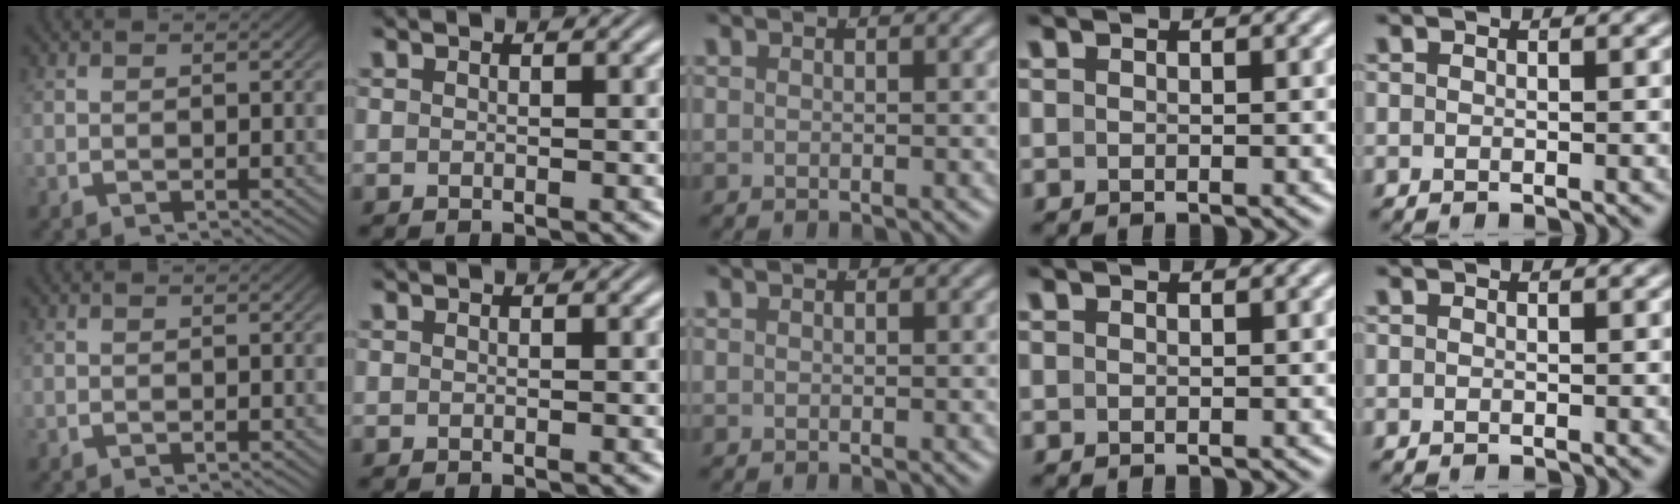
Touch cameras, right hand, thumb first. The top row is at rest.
{}